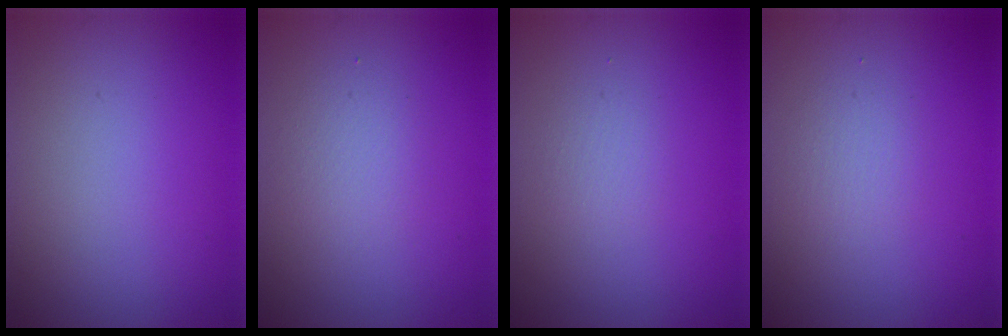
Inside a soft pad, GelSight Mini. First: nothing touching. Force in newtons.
{"total": 1.8, "press": 1.8, "slide": 0.1}
{"total": 0.9, "press": 0.9, "slide": 0.0}
{"total": 1.3, "press": 1.3, "slide": 0.1}